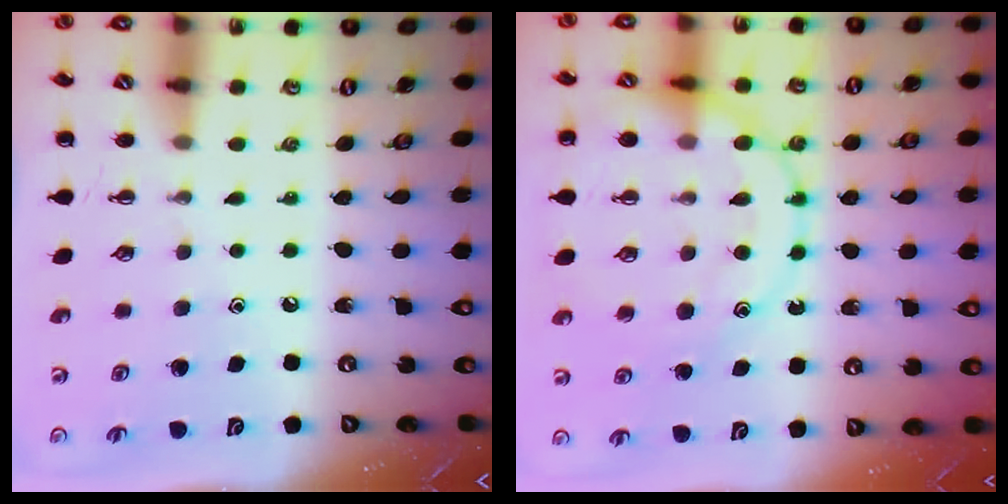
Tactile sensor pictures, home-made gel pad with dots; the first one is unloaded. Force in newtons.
{"total": 18.2, "press": 18.1, "slide": 2.0}